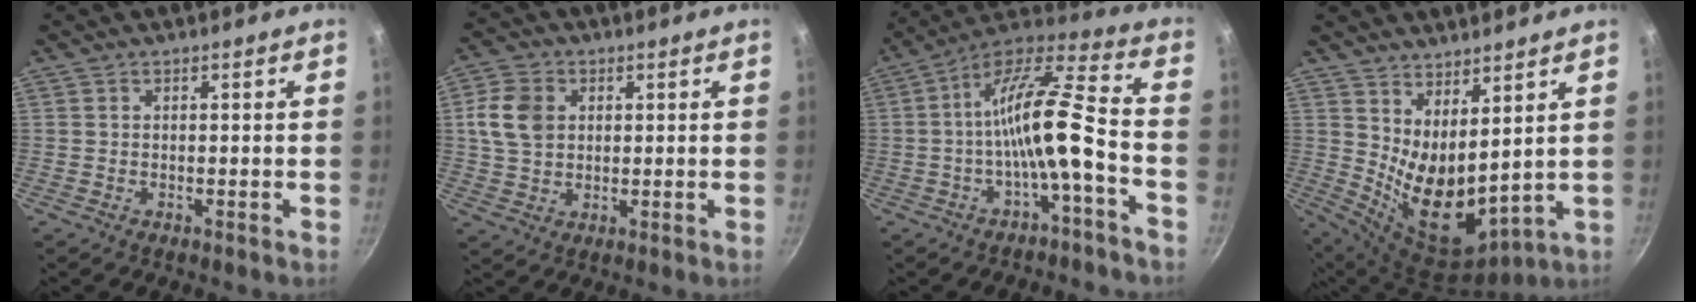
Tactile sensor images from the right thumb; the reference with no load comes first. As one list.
[{"total": 9.0, "force": [2.7, 6.7, 5.4], "torque": [-0.091, -0.003, 0.053]}, {"total": 14.0, "force": [-4.2, 3.3, 13.0], "torque": [-0.239, 0.043, -0.078]}, {"total": 12.6, "force": [4.9, 5.8, 10.1], "torque": [-0.150, -0.068, 0.103]}]